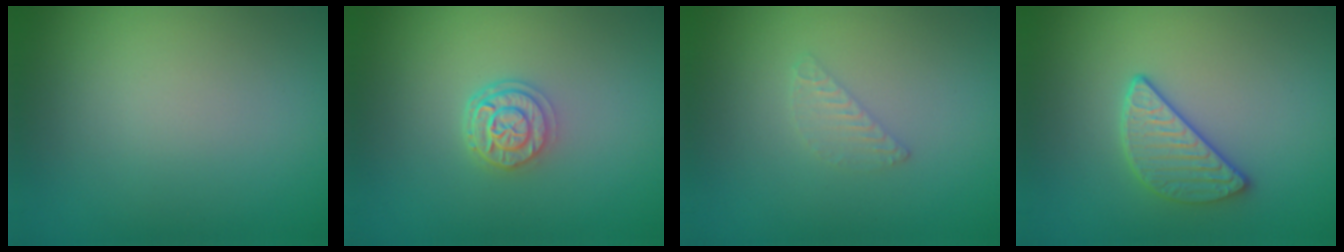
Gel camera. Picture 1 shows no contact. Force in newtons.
{"total": 2.6, "press": 2.1, "slide": 1.5}
{"total": 1.1, "press": 1.1, "slide": 0.1}
{"total": 2.9, "press": 2.6, "slide": 1.3}